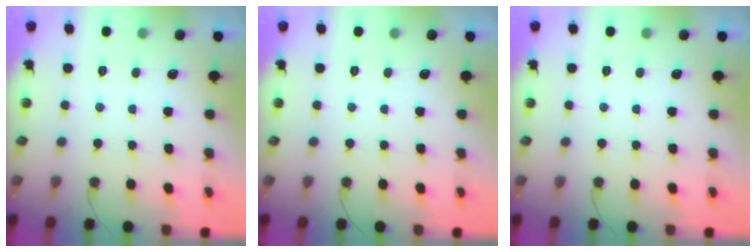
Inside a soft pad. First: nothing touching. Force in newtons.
{"total": 0.0}
{"total": 0.0}